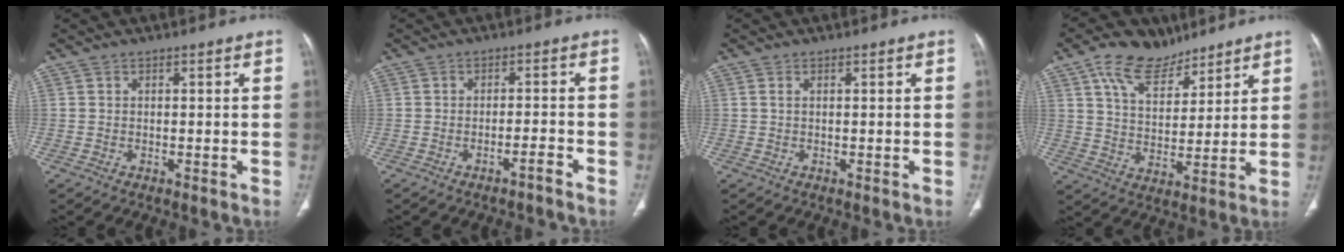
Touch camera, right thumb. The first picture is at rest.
{"total": 2.2, "force": [-1.8, 0.1, 1.3], "torque": [-0.029, 0.019, -0.027]}
{"total": 0.7, "force": [0.3, 0.2, 0.6], "torque": [-0.019, 0.006, 0.007]}
{"total": 12.3, "force": [8.0, 7.0, 6.0], "torque": [-0.080, -0.033, 0.145]}